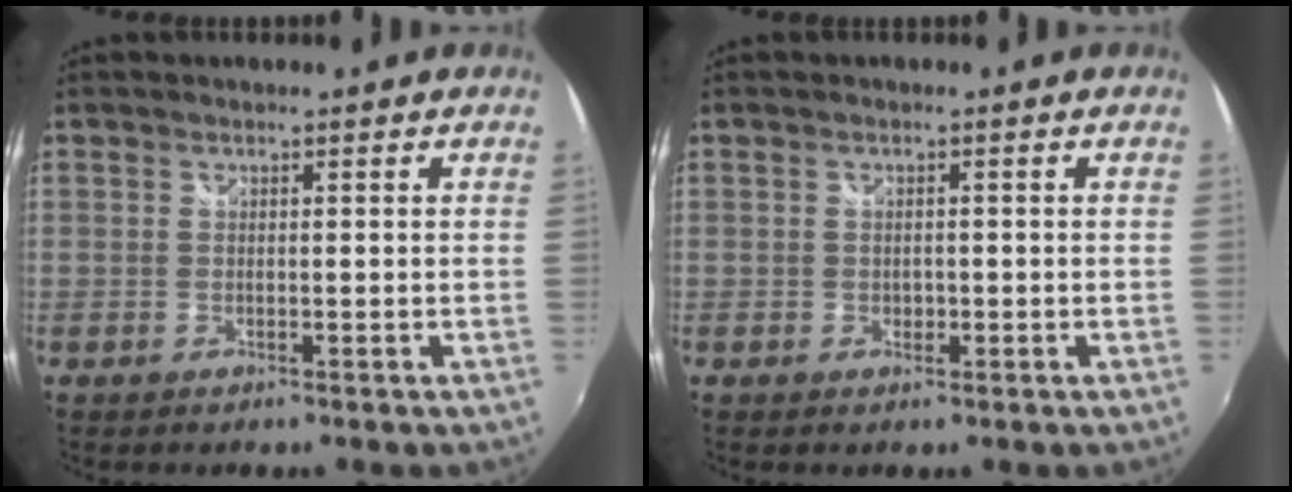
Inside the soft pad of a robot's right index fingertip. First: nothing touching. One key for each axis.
{"total": 1.2, "fx": -0.2, "fy": 1.1, "fz": 0.4, "tx": -0.004, "ty": -0.001, "tz": -0.003}